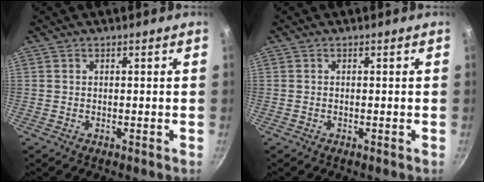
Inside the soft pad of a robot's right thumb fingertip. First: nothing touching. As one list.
[{"total": 0.0}]